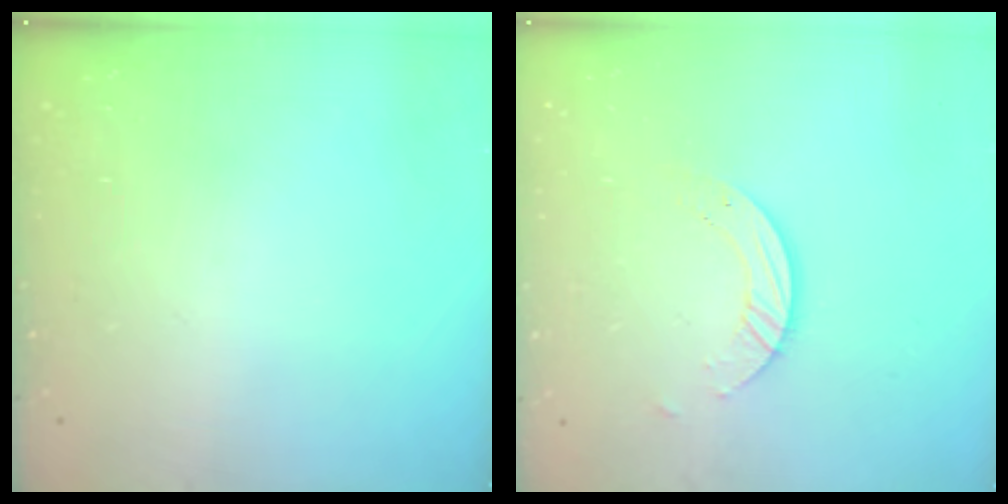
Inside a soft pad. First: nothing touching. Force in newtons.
{"total": 4.6, "press": 4.6, "slide": 0.5}